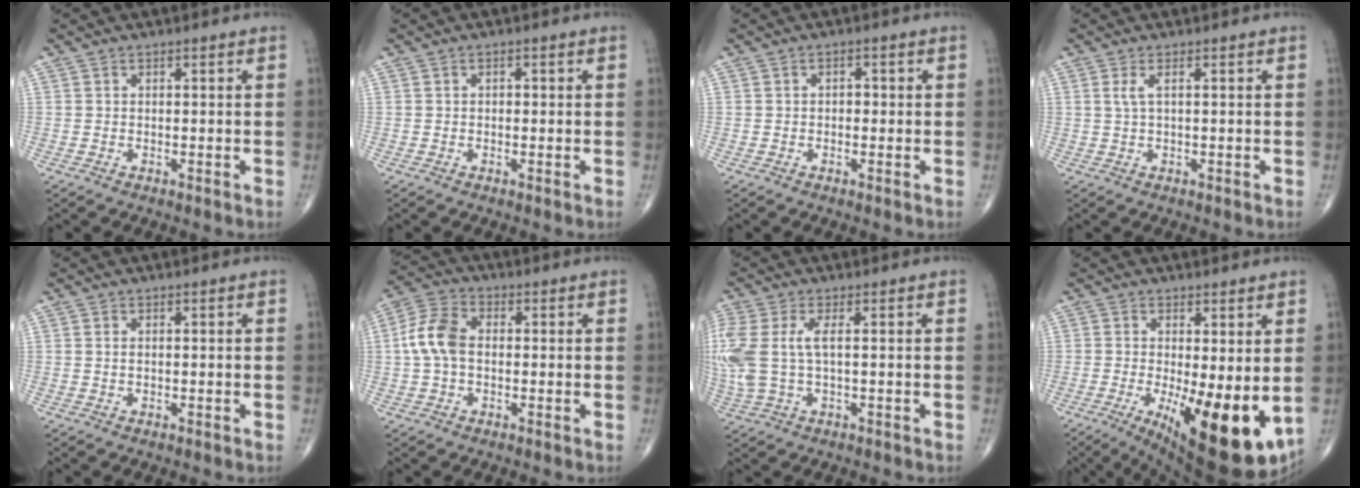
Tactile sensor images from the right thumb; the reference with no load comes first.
{"total": 0.7, "force": [0.1, 0.4, 0.5], "torque": [-0.002, 0.001, 0.000]}
{"total": 1.4, "force": [0.0, 1.0, 1.0], "torque": [-0.003, 0.004, -0.005]}
{"total": 1.8, "force": [0.5, 0.3, 1.7], "torque": [-0.050, 0.007, 0.014]}
{"total": 0.6, "force": [0.1, 0.3, 0.5], "torque": [-0.013, 0.002, 0.004]}
{"total": 8.0, "force": [0.1, 5.2, 6.2], "torque": [-0.129, 0.023, -0.008]}
{"total": 10.3, "force": [0.9, 4.5, 9.2], "torque": [-0.260, 0.011, 0.024]}
{"total": 17.4, "force": [-3.0, 6.1, 16.0], "torque": [-0.207, -0.032, -0.021]}